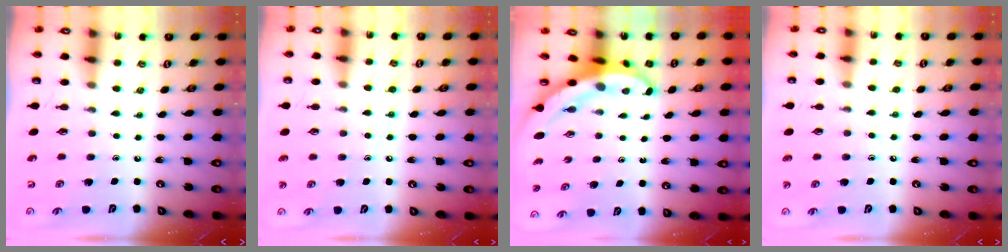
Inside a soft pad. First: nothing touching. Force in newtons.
{"total": 5.2, "press": 5.2, "slide": 0.6}
{"total": 4.9, "press": 4.8, "slide": 0.6}
{"total": 5.6, "press": 5.6, "slide": 0.6}